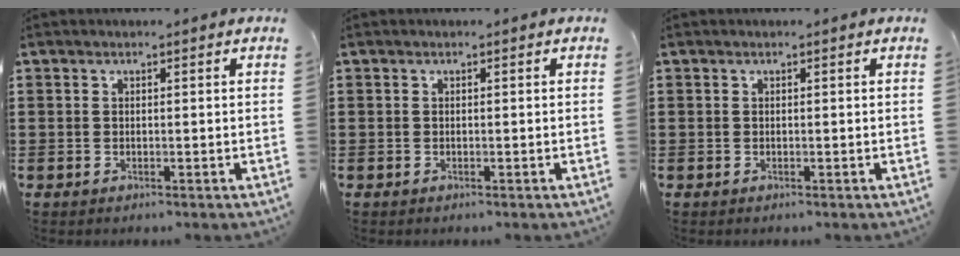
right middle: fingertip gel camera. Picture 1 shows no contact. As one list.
[{"total": 0.0}, {"total": 0.0}]